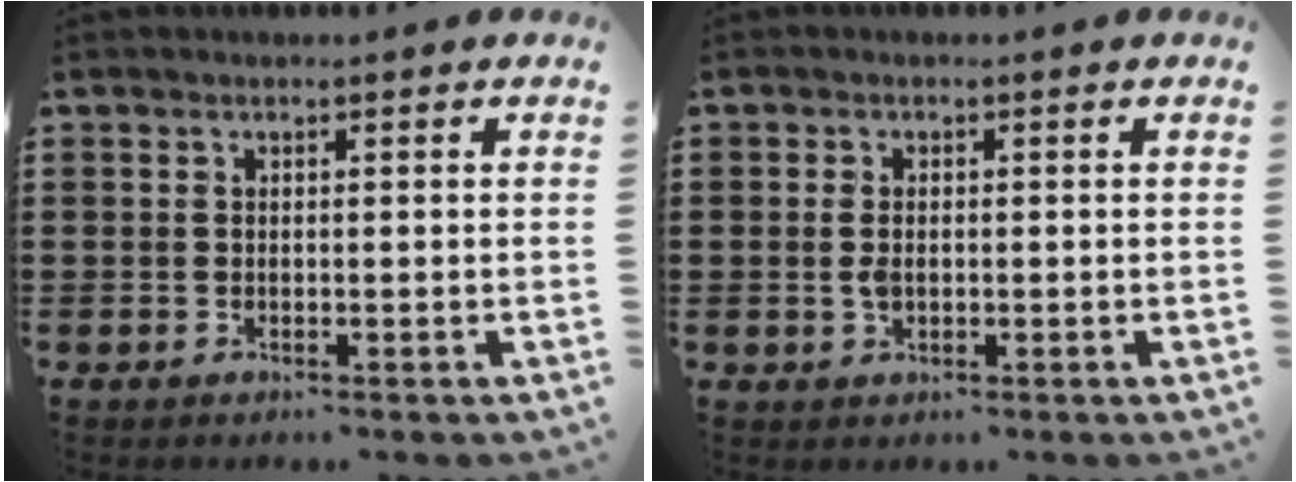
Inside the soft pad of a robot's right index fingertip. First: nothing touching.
{"total": 2.2, "force": [-0.1, 1.3, 1.8], "torque": [-0.043, 0.001, -0.005]}